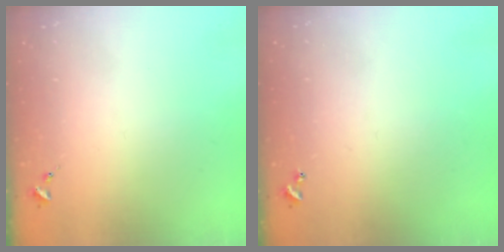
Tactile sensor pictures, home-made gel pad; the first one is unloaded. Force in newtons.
{"total": 0.9, "press": 0.9, "slide": 0.2}